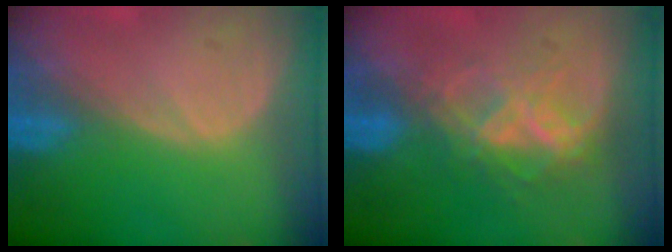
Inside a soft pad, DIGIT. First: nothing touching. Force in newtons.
{"total": 7.1, "press": 6.0, "slide": 3.7}